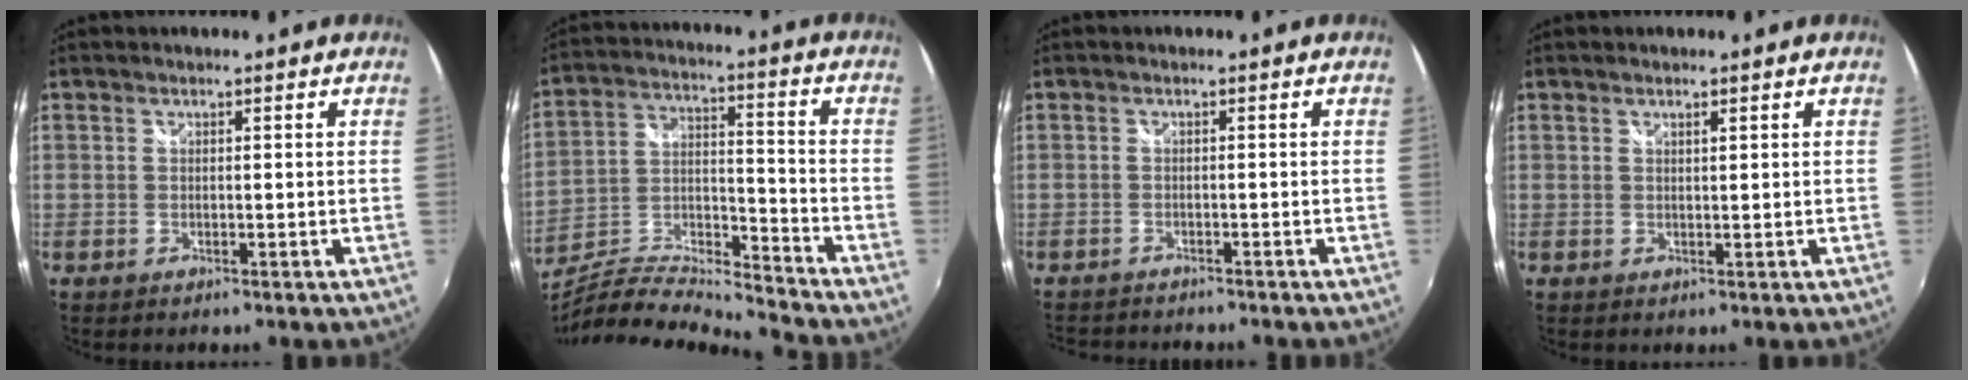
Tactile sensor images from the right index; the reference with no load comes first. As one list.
[{"total": 14.2, "force": [-12.9, 0.9, 5.8], "torque": [-0.117, -0.010, -0.239]}, {"total": 4.8, "force": [-4.6, 0.8, 1.1], "torque": [-0.038, -0.016, -0.077]}, {"total": 0.9, "force": [0.6, 0.1, 0.7], "torque": [-0.010, 0.002, 0.011]}]